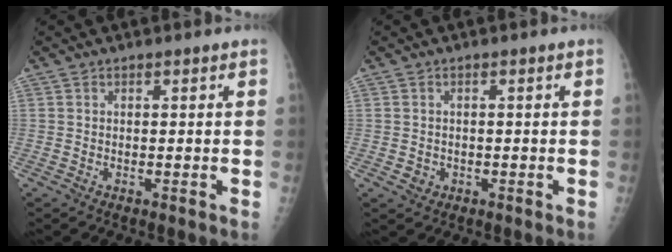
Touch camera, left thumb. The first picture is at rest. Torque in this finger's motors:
{"motor_torque": [-0.28, 0.23, -0.10, -0.04, 0.00]}